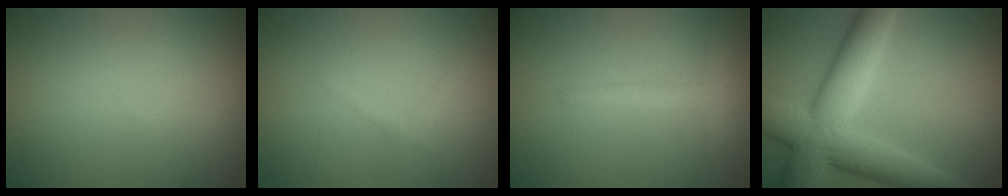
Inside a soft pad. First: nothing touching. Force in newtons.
{"total": 0.8, "press": 0.8, "slide": 0.0}
{"total": 2.1, "press": 2.1, "slide": 0.2}
{"total": 9.2, "press": 9.2, "slide": 0.4}